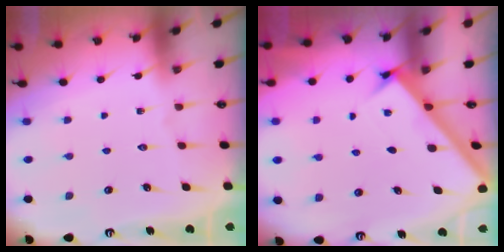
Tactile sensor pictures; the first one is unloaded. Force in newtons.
{"total": 2.7, "press": 2.7, "slide": 0.4}